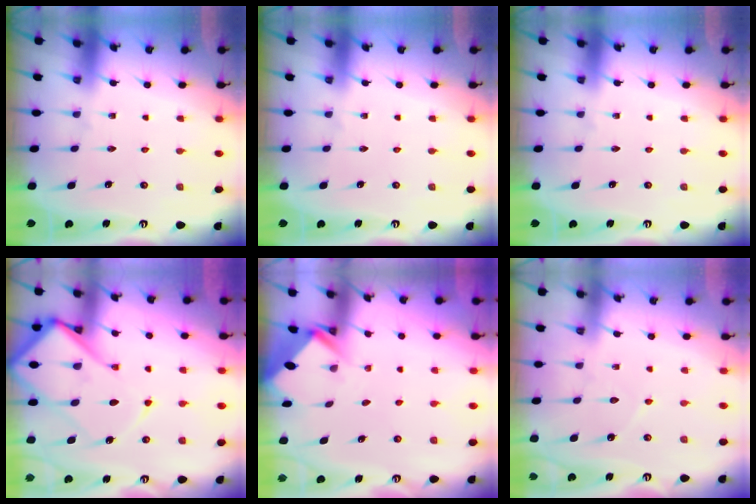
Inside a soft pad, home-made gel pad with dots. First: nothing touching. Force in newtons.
{"total": 0.0}
{"total": 0.0}
{"total": 18.4, "press": 18.3, "slide": 1.9}
{"total": 2.9, "press": 2.9, "slide": 0.2}
{"total": 3.4, "press": 3.3, "slide": 0.4}